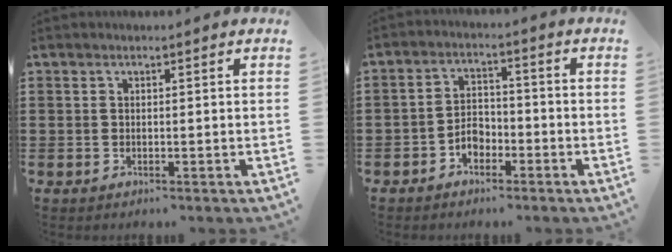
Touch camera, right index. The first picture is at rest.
{"total": 3.6, "force": [-2.0, 2.3, 1.9], "torque": [-0.038, 0.006, -0.041]}